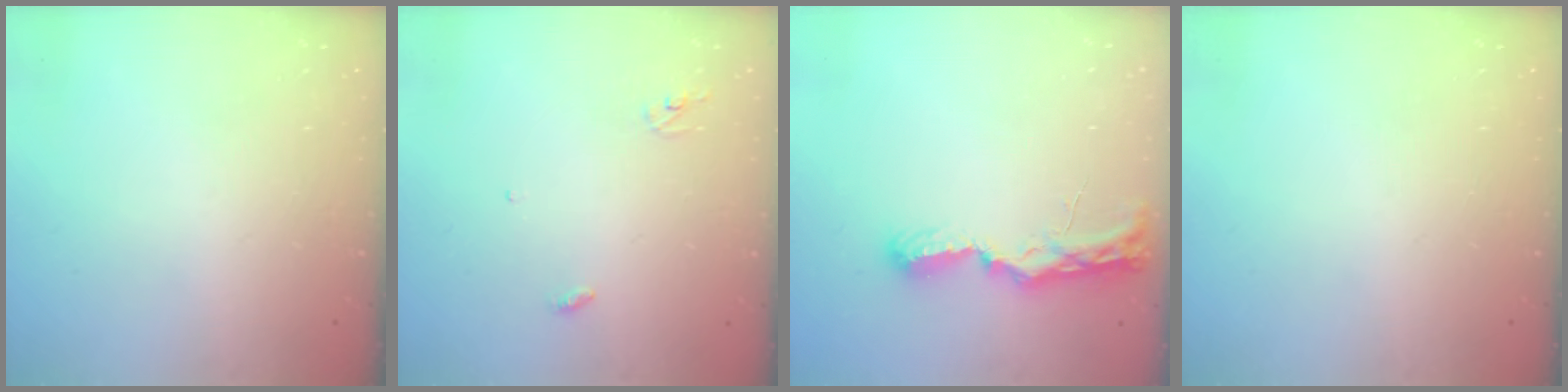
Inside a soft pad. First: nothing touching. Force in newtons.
{"total": 3.0, "press": 2.9, "slide": 0.2}
{"total": 7.7, "press": 7.7, "slide": 0.5}
{"total": 0.0}